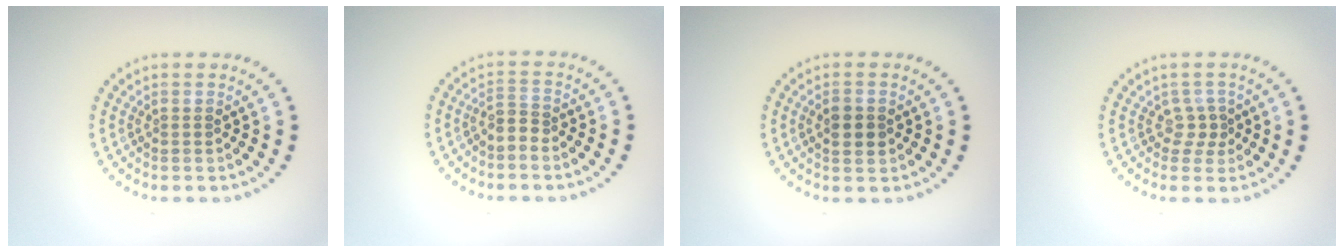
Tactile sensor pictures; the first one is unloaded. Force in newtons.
{"total": 1.6, "press": 1.2, "slide": 1.0}
{"total": 2.2, "press": 2.2, "slide": 0.1}
{"total": 1.6, "press": 1.1, "slide": 1.2}